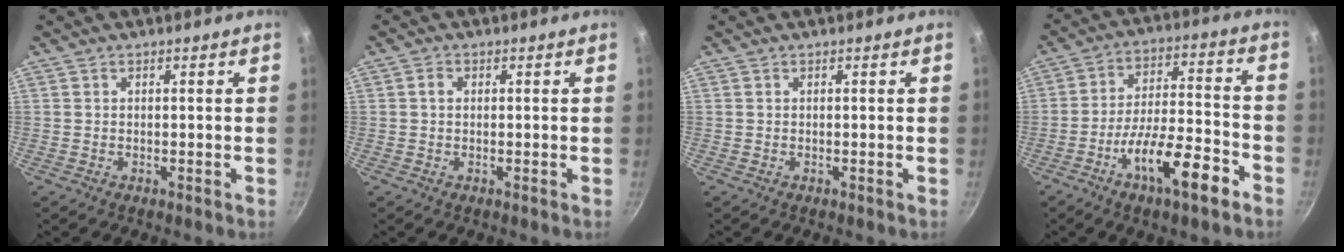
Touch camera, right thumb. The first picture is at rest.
{"total": 1.3, "force": [0.1, 1.1, 0.8], "torque": [-0.014, 0.004, 0.001]}
{"total": 0.0}
{"total": 14.2, "force": [-7.5, 4.0, 11.5], "torque": [-0.175, 0.050, -0.124]}